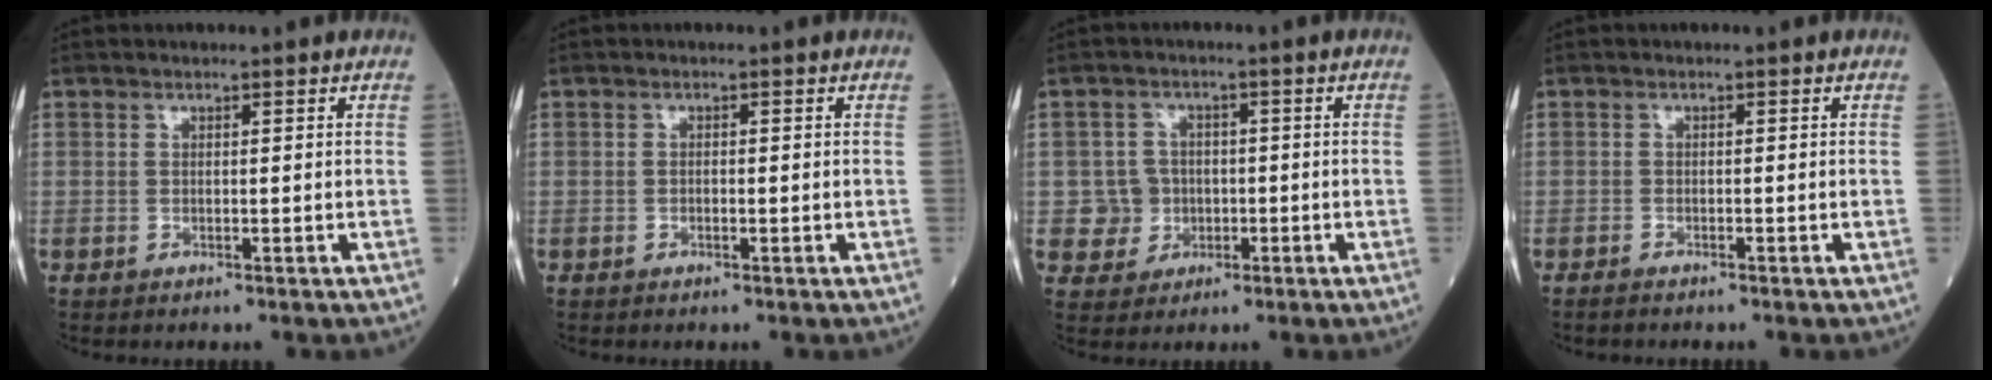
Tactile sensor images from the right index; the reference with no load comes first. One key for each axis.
{"total": 0.6, "fx": -0.1, "fy": 0.3, "fz": 0.5, "tx": -0.010, "ty": 0.002, "tz": 0.000}
{"total": 4.6, "fx": -0.6, "fy": 4.6, "fz": 0.3, "tx": 0.002, "ty": 0.011, "tz": -0.005}
{"total": 1.1, "fx": -1.0, "fy": 0.1, "fz": 0.4, "tx": -0.013, "ty": -0.003, "tz": -0.018}